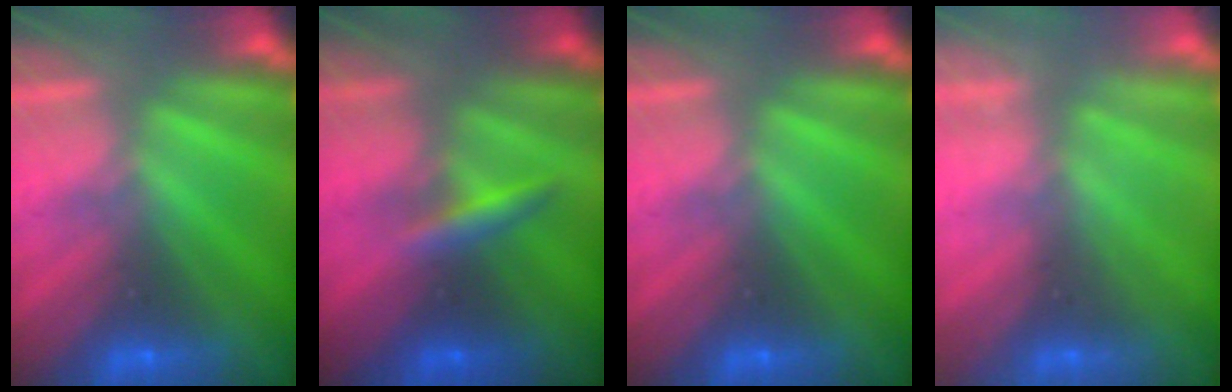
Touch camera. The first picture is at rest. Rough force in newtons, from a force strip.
{"total": 2.7}
{"total": 0.0}
{"total": 2.2}